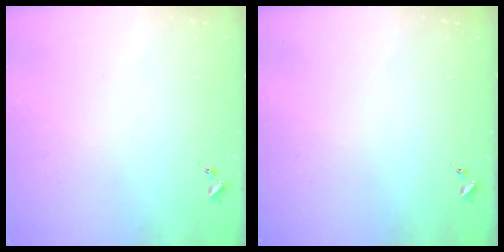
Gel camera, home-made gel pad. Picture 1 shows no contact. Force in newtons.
{"total": 0.0}